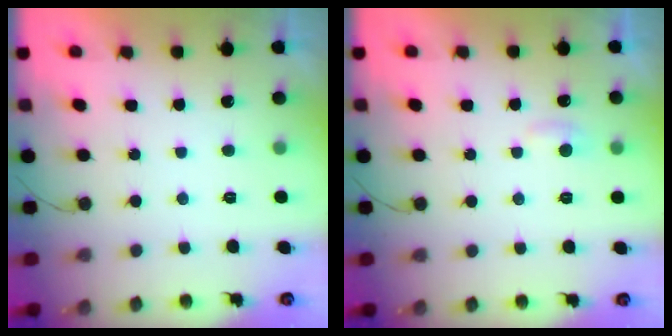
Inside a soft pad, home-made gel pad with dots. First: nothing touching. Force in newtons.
{"total": 3.6, "press": 3.6, "slide": 0.3}